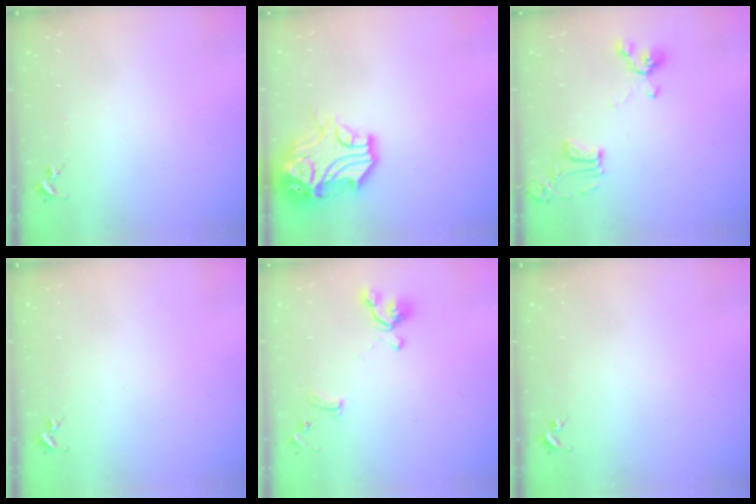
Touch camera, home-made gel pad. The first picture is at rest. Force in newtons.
{"total": 17.5, "press": 17.4, "slide": 1.9}
{"total": 15.7, "press": 15.7, "slide": 1.5}
{"total": 0.0}
{"total": 12.7, "press": 12.6, "slide": 1.4}
{"total": 0.0}